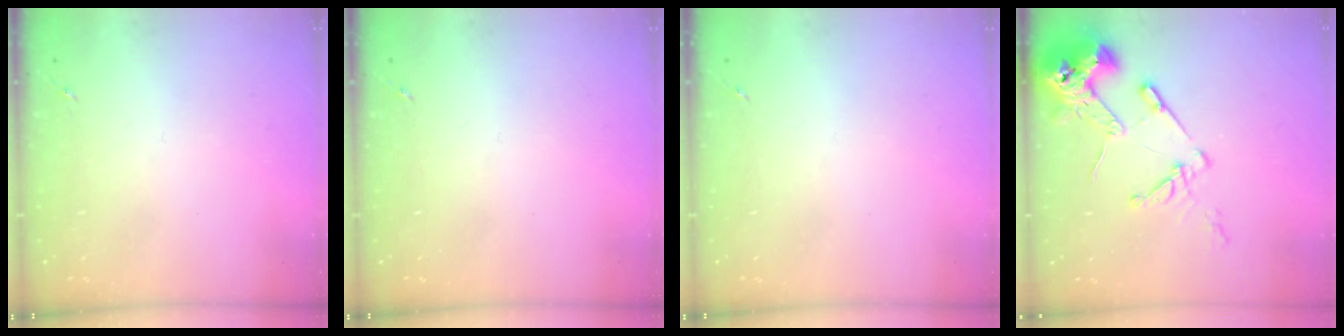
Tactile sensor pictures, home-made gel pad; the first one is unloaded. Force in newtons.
{"total": 0.0}
{"total": 0.0}
{"total": 14.1, "press": 13.9, "slide": 2.0}